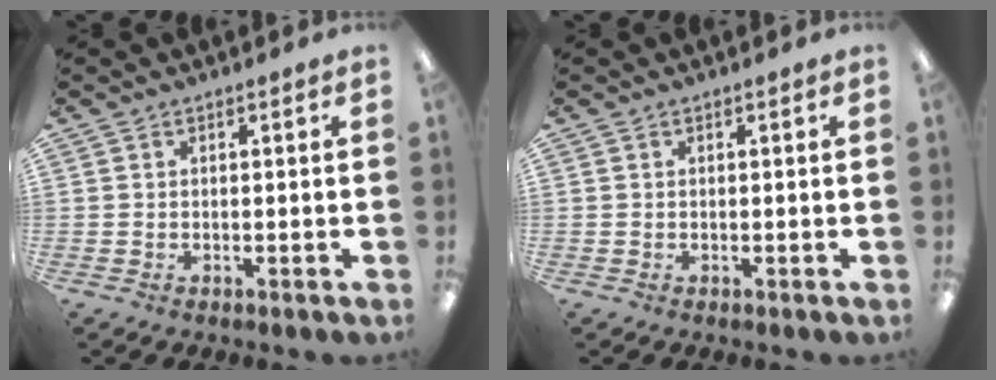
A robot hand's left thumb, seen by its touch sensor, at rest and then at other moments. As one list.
[{"total": 0.0}]